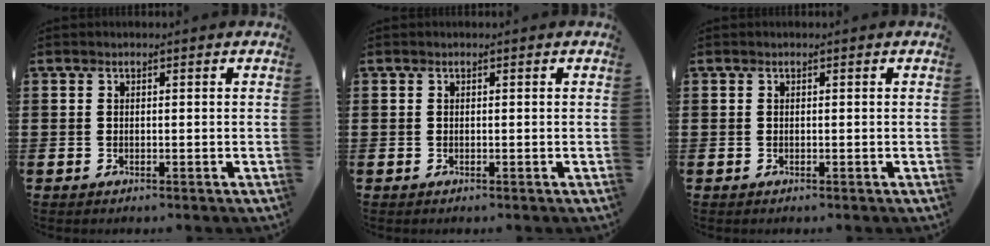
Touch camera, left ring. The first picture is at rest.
{"total": 0.0}
{"total": 0.0}